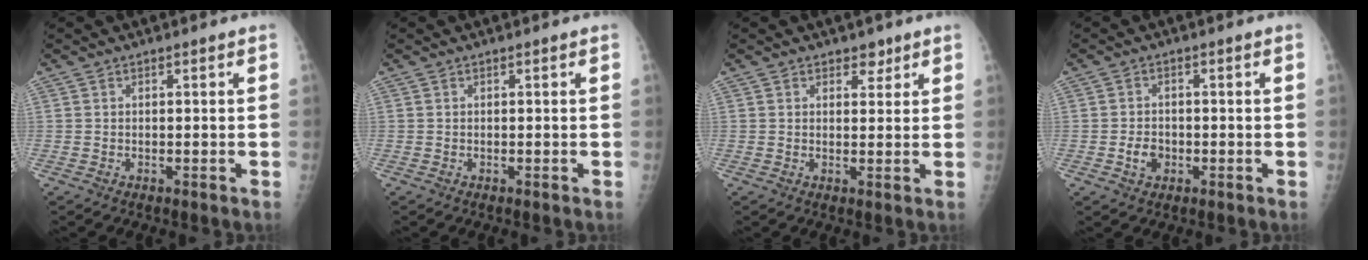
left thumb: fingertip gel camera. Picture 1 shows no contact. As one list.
[{"total": 0.0}, {"total": 2.6, "force": [1.7, 1.6, 0.9], "torque": [0.006, -0.010, 0.023]}, {"total": 3.2, "force": [-1.0, 2.6, 1.7], "torque": [-0.020, 0.005, -0.016]}]